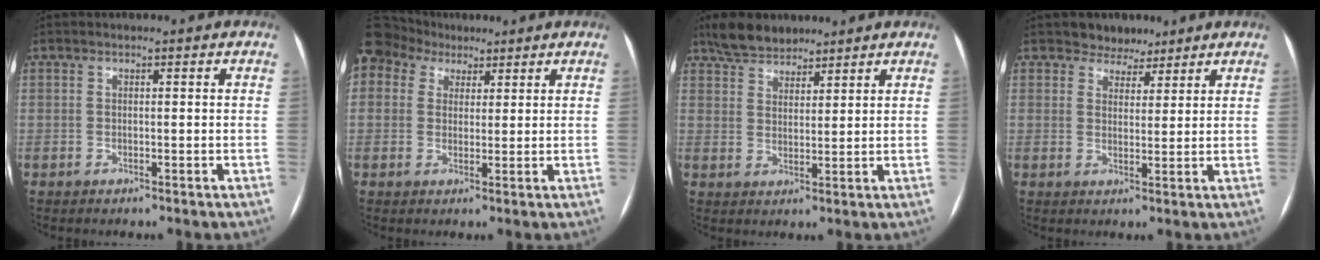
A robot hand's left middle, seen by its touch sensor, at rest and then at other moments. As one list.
[{"total": 12.0, "force": [7.1, 8.8, 3.9], "torque": [-0.113, 0.063, 0.134]}, {"total": 6.0, "force": [5.2, 2.4, 1.6], "torque": [-0.031, 0.013, 0.097]}, {"total": 4.1, "force": [3.3, 2.4, 0.2], "torque": [0.005, 0.001, 0.048]}]